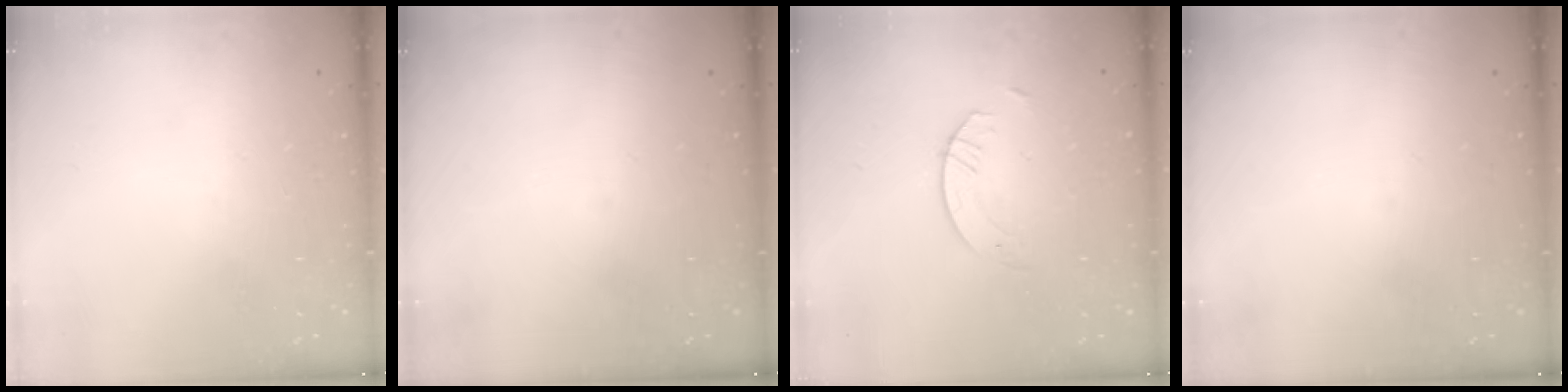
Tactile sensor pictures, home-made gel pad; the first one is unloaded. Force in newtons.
{"total": 0.0}
{"total": 2.9, "press": 2.9, "slide": 0.3}
{"total": 0.0}